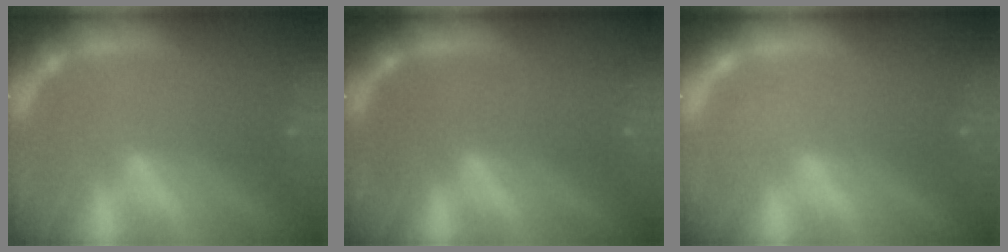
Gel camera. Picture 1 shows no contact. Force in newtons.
{"total": 0.0}
{"total": 1.0}